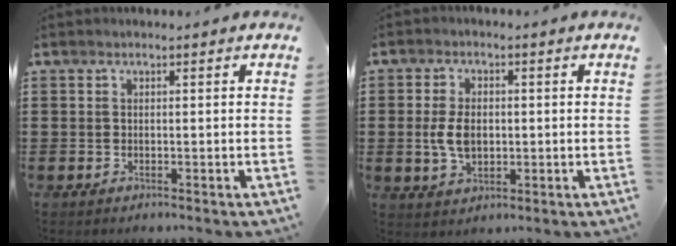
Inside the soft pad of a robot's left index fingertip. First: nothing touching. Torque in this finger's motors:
{"motor_torque": [1.31, 0.83, 0.63, 0.06]}